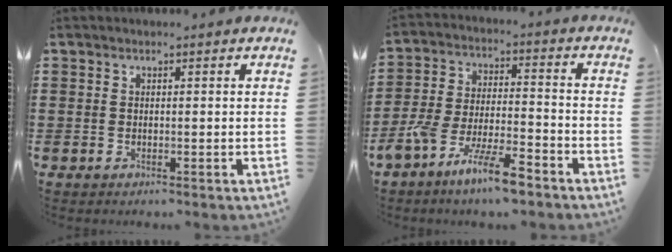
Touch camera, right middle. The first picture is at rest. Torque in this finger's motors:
{"motor_torque": [1.52, -0.62, 0.50, 0.21]}